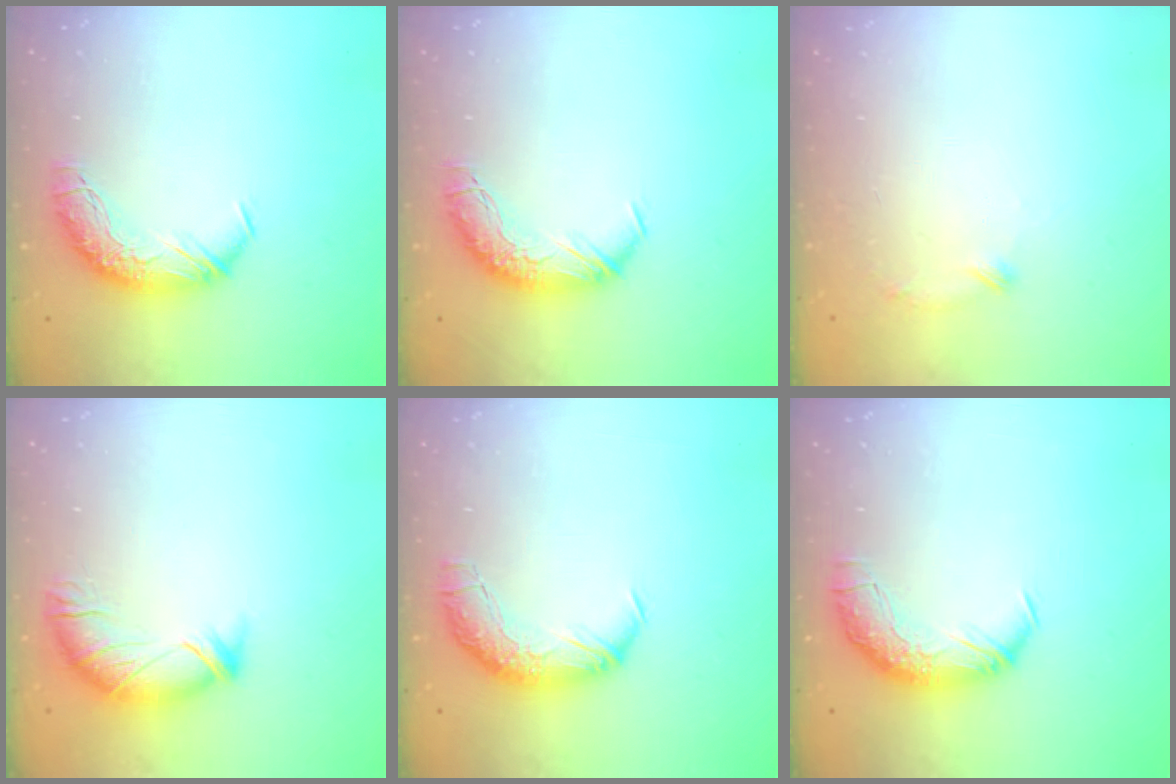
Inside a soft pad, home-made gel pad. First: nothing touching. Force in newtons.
{"total": 0.0}
{"total": 8.3, "press": 8.3, "slide": 0.5}
{"total": 3.2, "press": 3.0, "slide": 0.8}
{"total": 2.5, "press": 1.3, "slide": 2.2}
{"total": 2.4, "press": 1.1, "slide": 2.2}